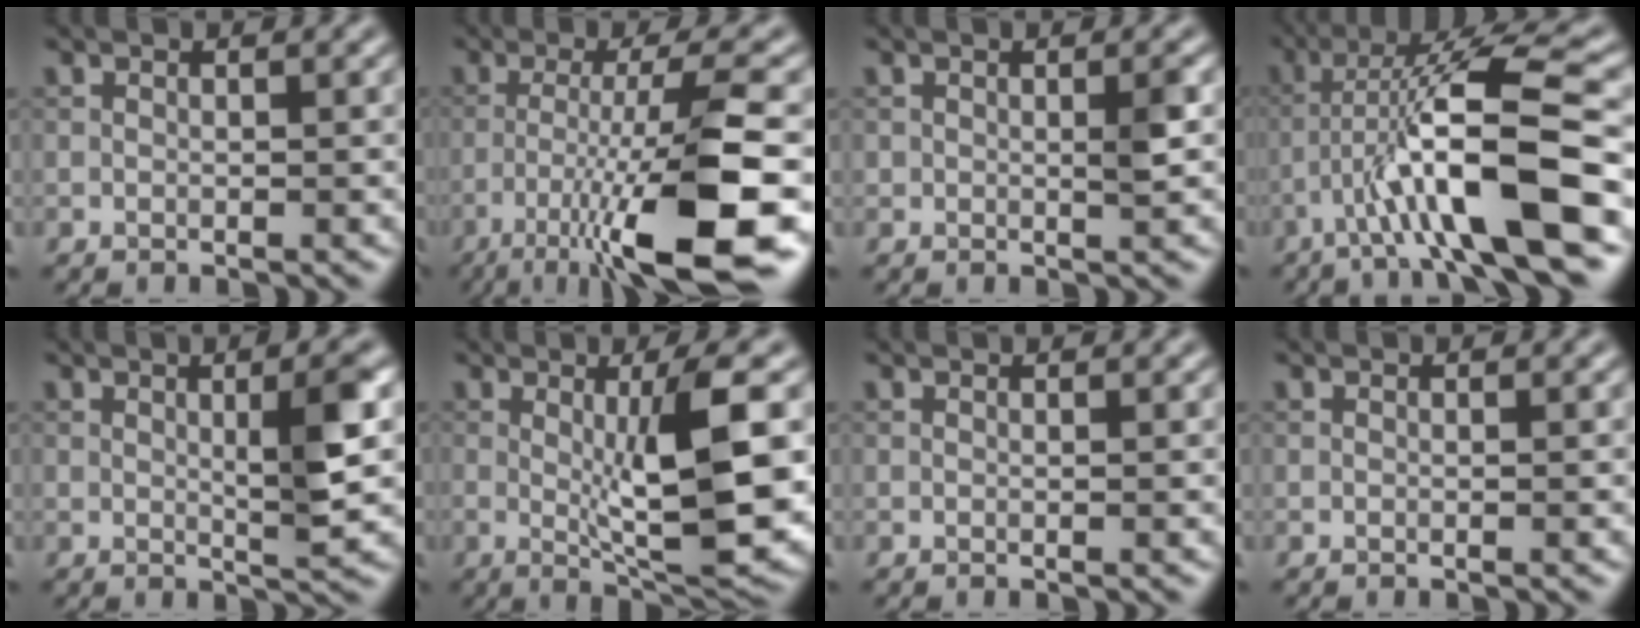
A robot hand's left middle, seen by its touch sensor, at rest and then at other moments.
{"total": 11.6, "force": [-5.6, 1.8, 10.0], "torque": [-0.156, 0.004, -0.092]}
{"total": 1.0, "force": [0.2, 0.3, 0.9], "torque": [-0.015, -0.003, 0.002]}
{"total": 10.3, "force": [-3.8, 1.5, 9.4], "torque": [-0.157, 0.020, -0.068]}
{"total": 4.1, "force": [0.8, 0.6, 4.0], "torque": [-0.060, 0.005, 0.011]}
{"total": 8.6, "force": [0.6, 1.7, 8.4], "torque": [-0.122, -0.013, 0.018]}
{"total": 0.9, "force": [0.6, 0.2, 0.5], "torque": [-0.009, 0.000, 0.002]}
{"total": 0.0}